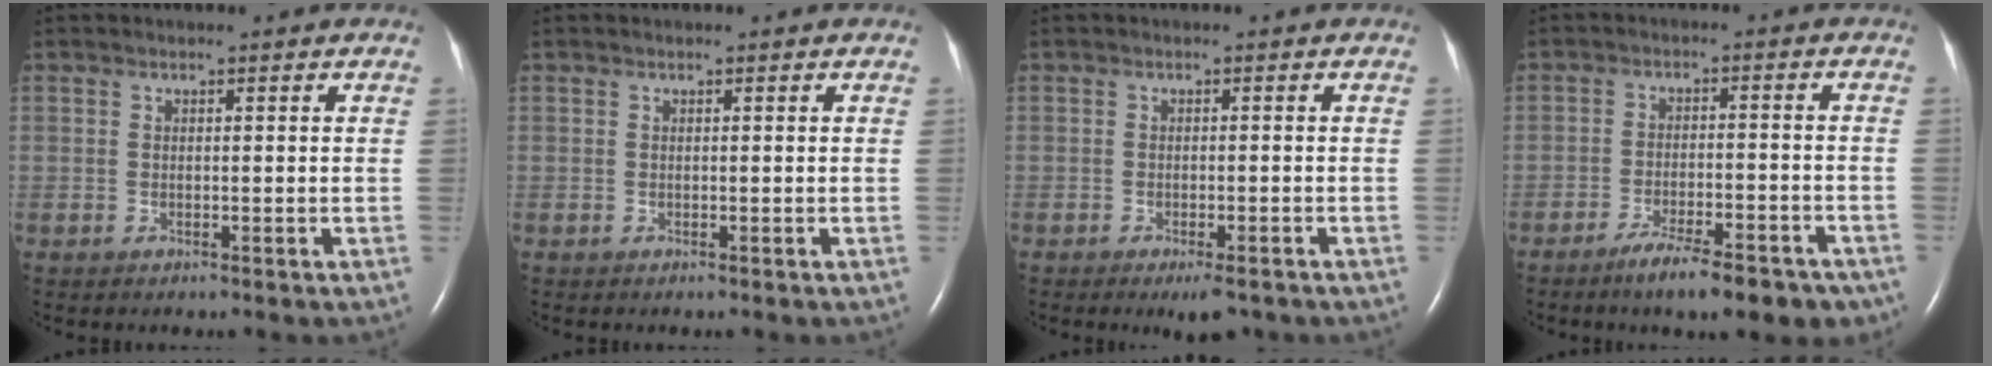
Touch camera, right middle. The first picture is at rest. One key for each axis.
{"total": 0.0}
{"total": 3.5, "fx": -2.5, "fy": 0.9, "fz": 2.4, "tx": -0.030, "ty": -0.004, "tz": -0.031}
{"total": 11.0, "fx": -8.2, "fy": 2.8, "fz": 6.8, "tx": -0.086, "ty": -0.005, "tz": -0.117}